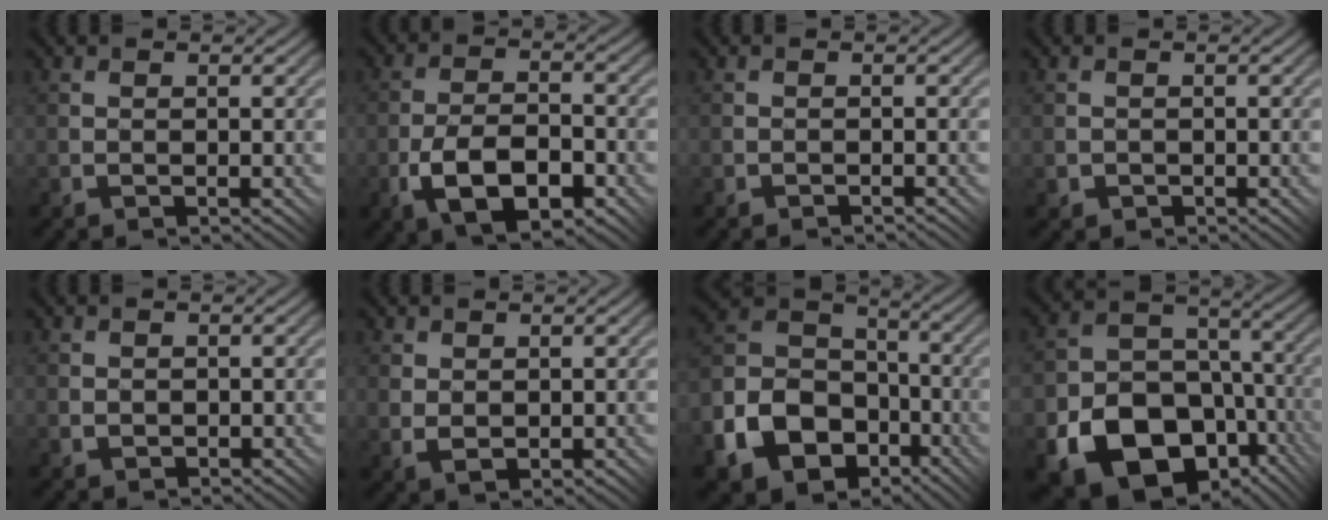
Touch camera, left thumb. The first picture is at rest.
{"total": 8.4, "force": [-3.7, 4.2, 6.3], "torque": [-0.130, -0.003, -0.070]}
{"total": 0.7, "force": [-0.5, -0.3, -0.4], "torque": [0.009, 0.005, -0.013]}
{"total": 1.1, "force": [-0.4, 1.1, 0.0], "torque": [-0.001, -0.004, -0.006]}
{"total": 1.2, "force": [0.2, 1.1, 0.3], "torque": [-0.005, -0.003, 0.007]}
{"total": 2.4, "force": [1.0, 1.6, 1.4], "torque": [-0.039, -0.008, 0.025]}
{"total": 14.9, "force": [-7.6, 10.7, 7.0], "torque": [-0.192, -0.036, -0.133]}
{"total": 19.8, "force": [-9.7, 14.9, 8.7], "torque": [-0.165, -0.054, -0.155]}